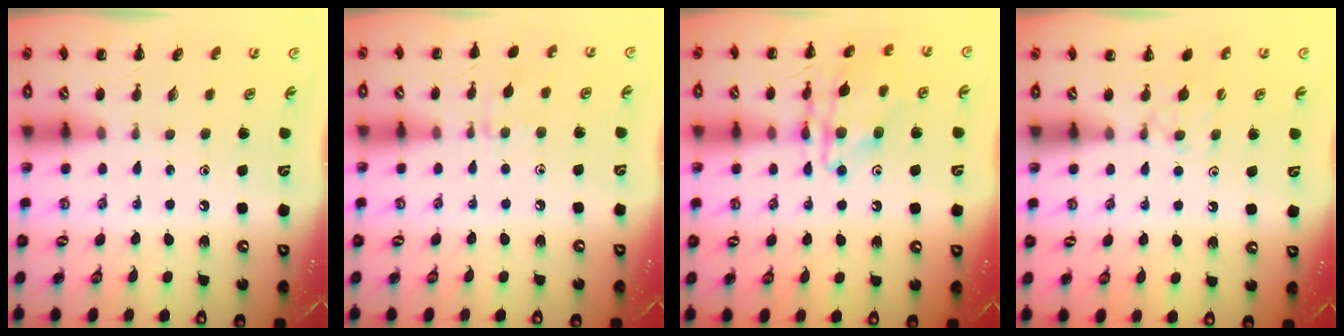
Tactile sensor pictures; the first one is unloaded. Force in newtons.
{"total": 6.4, "press": 6.0, "slide": 2.3}
{"total": 14.2, "press": 14.1, "slide": 1.3}
{"total": 5.3, "press": 5.0, "slide": 1.8}